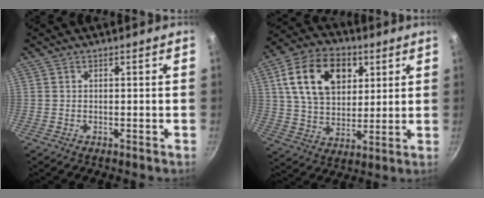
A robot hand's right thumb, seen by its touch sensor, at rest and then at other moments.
{"total": 17.6, "force": [6.1, 11.9, 11.5], "torque": [-0.173, -0.006, 0.098]}